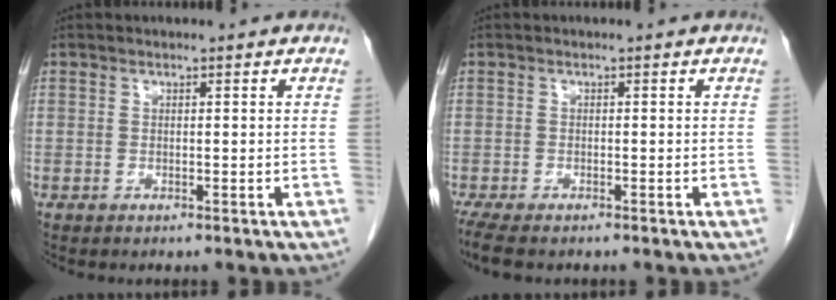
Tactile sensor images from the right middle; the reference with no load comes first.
{"total": 4.9, "force": [-3.9, 1.4, 2.7], "torque": [-0.052, -0.014, -0.061]}